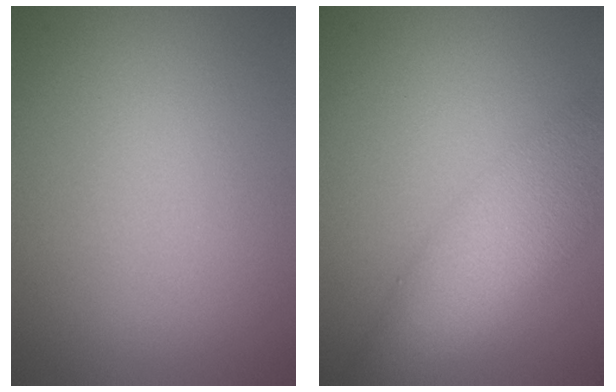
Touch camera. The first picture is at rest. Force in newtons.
{"total": 7.7, "press": 7.7, "slide": 0.4}